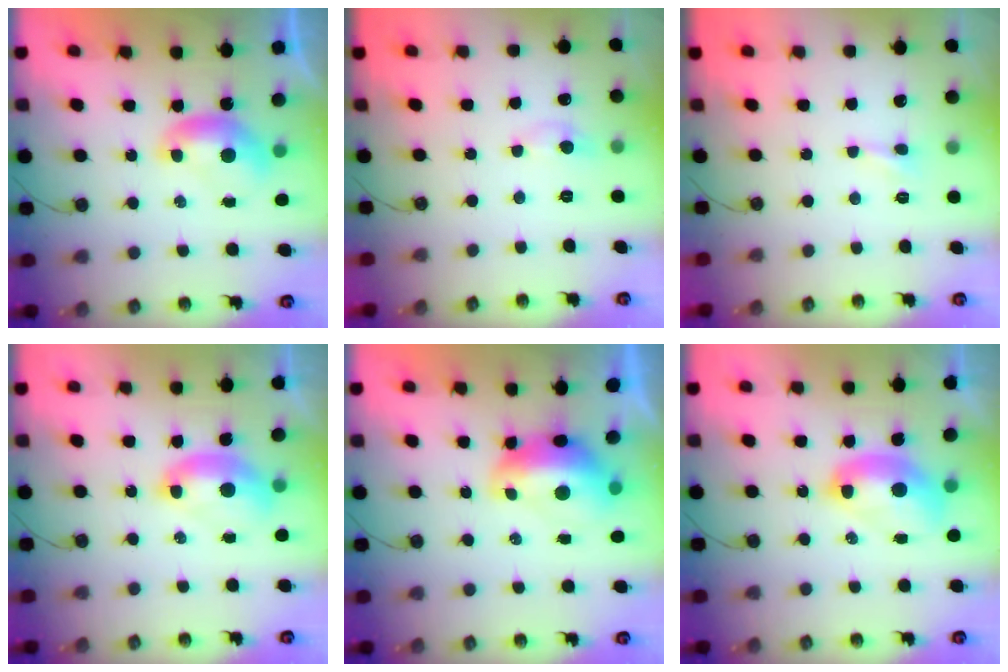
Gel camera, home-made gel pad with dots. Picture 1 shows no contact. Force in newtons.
{"total": 1.7, "press": 1.7, "slide": 0.2}
{"total": 1.3, "press": 1.2, "slide": 0.5}
{"total": 2.7, "press": 2.6, "slide": 0.6}
{"total": 2.9, "press": 2.9, "slide": 0.7}
{"total": 4.3, "press": 4.2, "slide": 0.9}